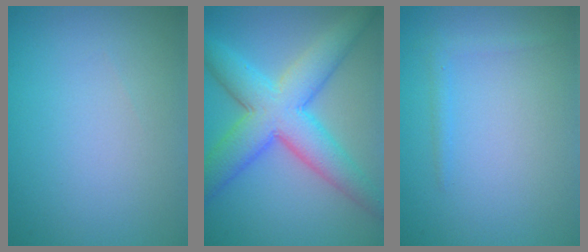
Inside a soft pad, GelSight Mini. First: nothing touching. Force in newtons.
{"total": 8.2, "press": 8.2, "slide": 0.2}
{"total": 1.1, "press": 1.1, "slide": 0.1}